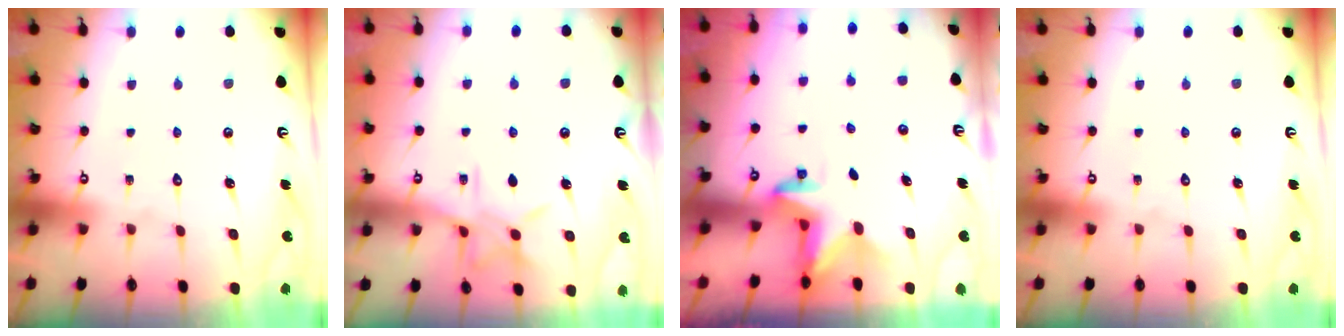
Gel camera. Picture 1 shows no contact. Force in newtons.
{"total": 8.1, "press": 8.1, "slide": 0.2}
{"total": 2.9, "press": 2.9, "slide": 0.1}
{"total": 0.0}